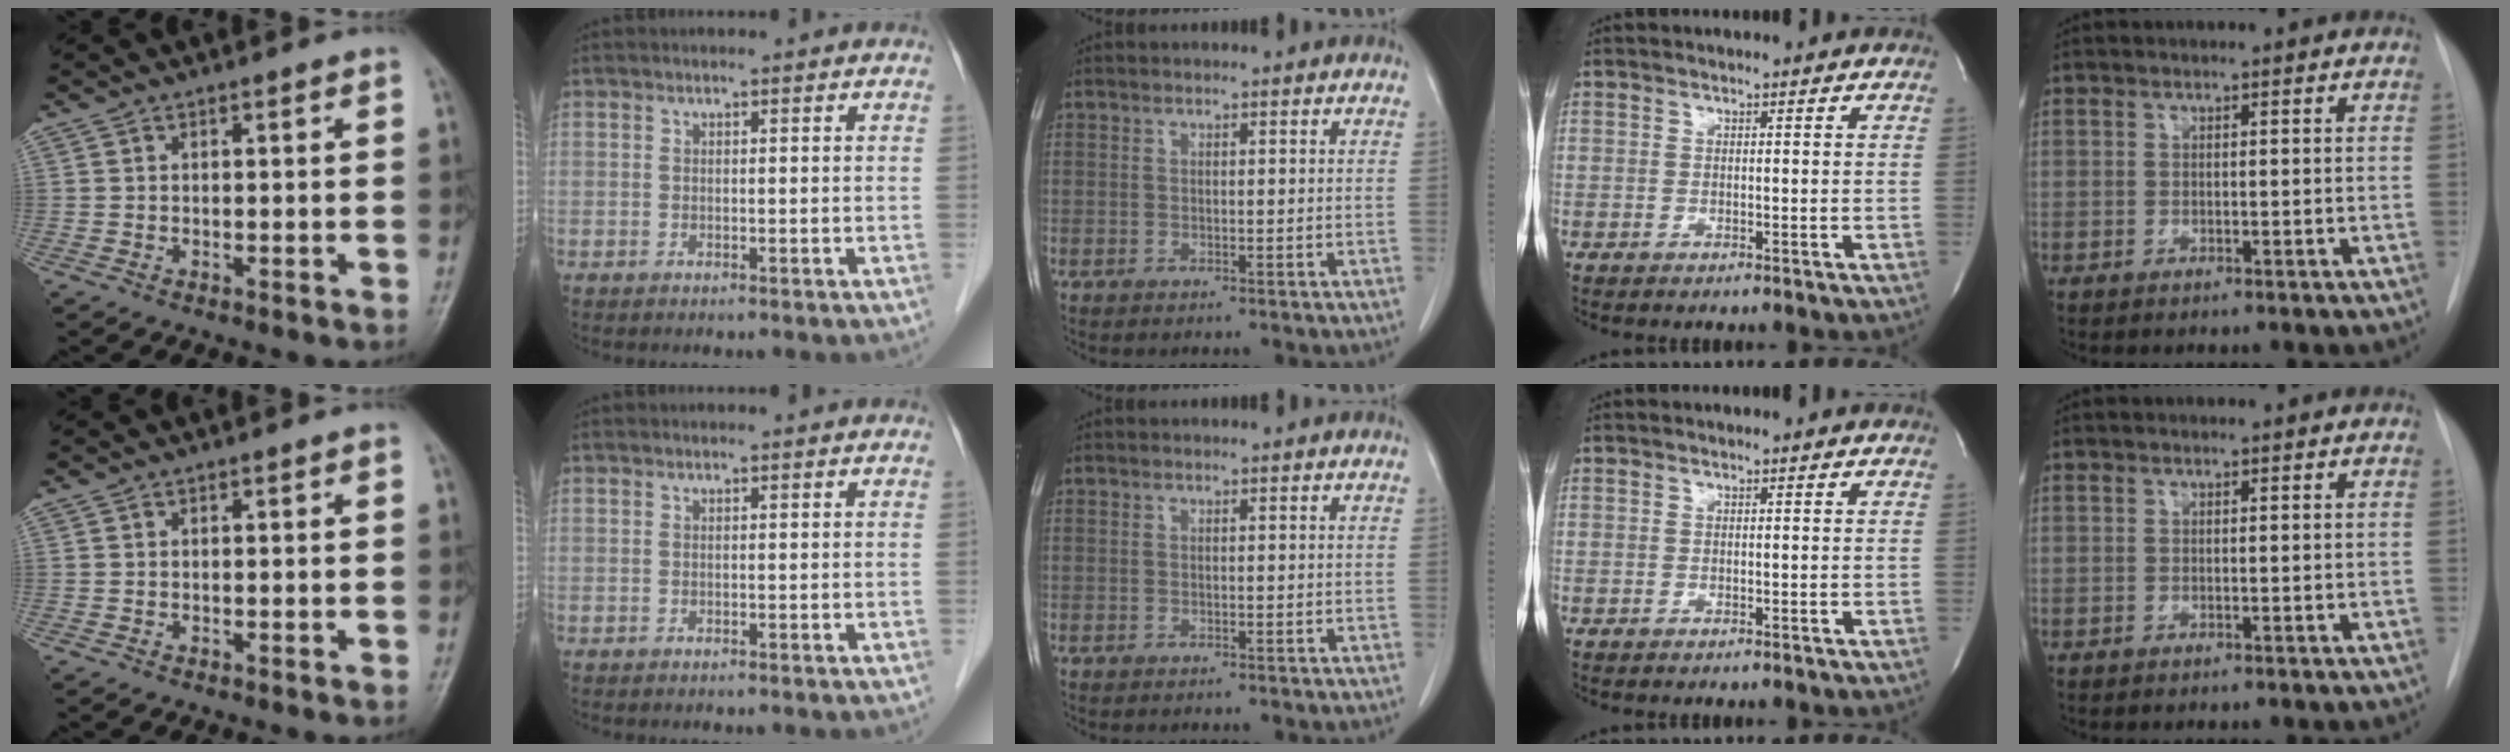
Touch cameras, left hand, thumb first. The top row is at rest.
{}